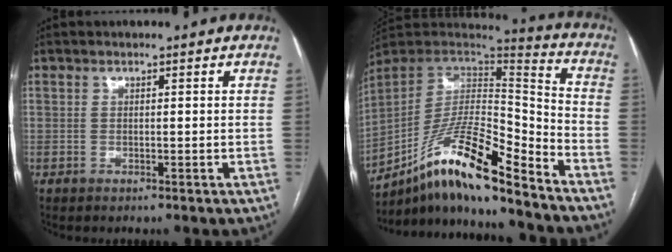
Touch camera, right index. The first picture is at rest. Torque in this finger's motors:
{"motor_torque": [1.11, -1.03, 0.97, 0.21]}